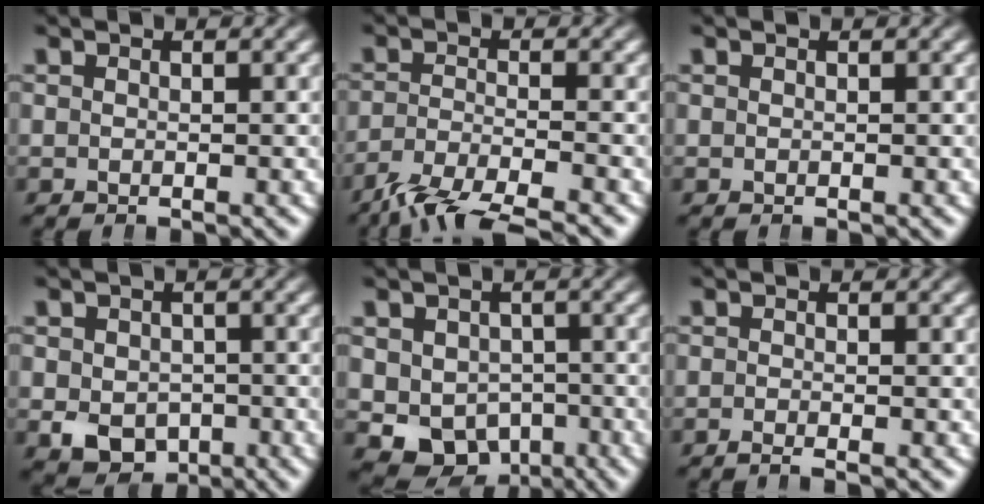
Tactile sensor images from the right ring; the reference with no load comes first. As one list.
[{"total": 5.9, "force": [-4.4, 2.0, 3.4], "torque": [-0.071, -0.028, -0.054]}, {"total": 0.0}, {"total": 4.7, "force": [-1.9, 3.8, 2.0], "torque": [-0.045, -0.037, -0.015]}, {"total": 10.4, "force": [-4.3, 8.8, 3.6], "torque": [-0.094, -0.062, -0.053]}, {"total": 1.7, "force": [-1.5, 0.3, 0.6], "torque": [-0.009, -0.003, -0.026]}]